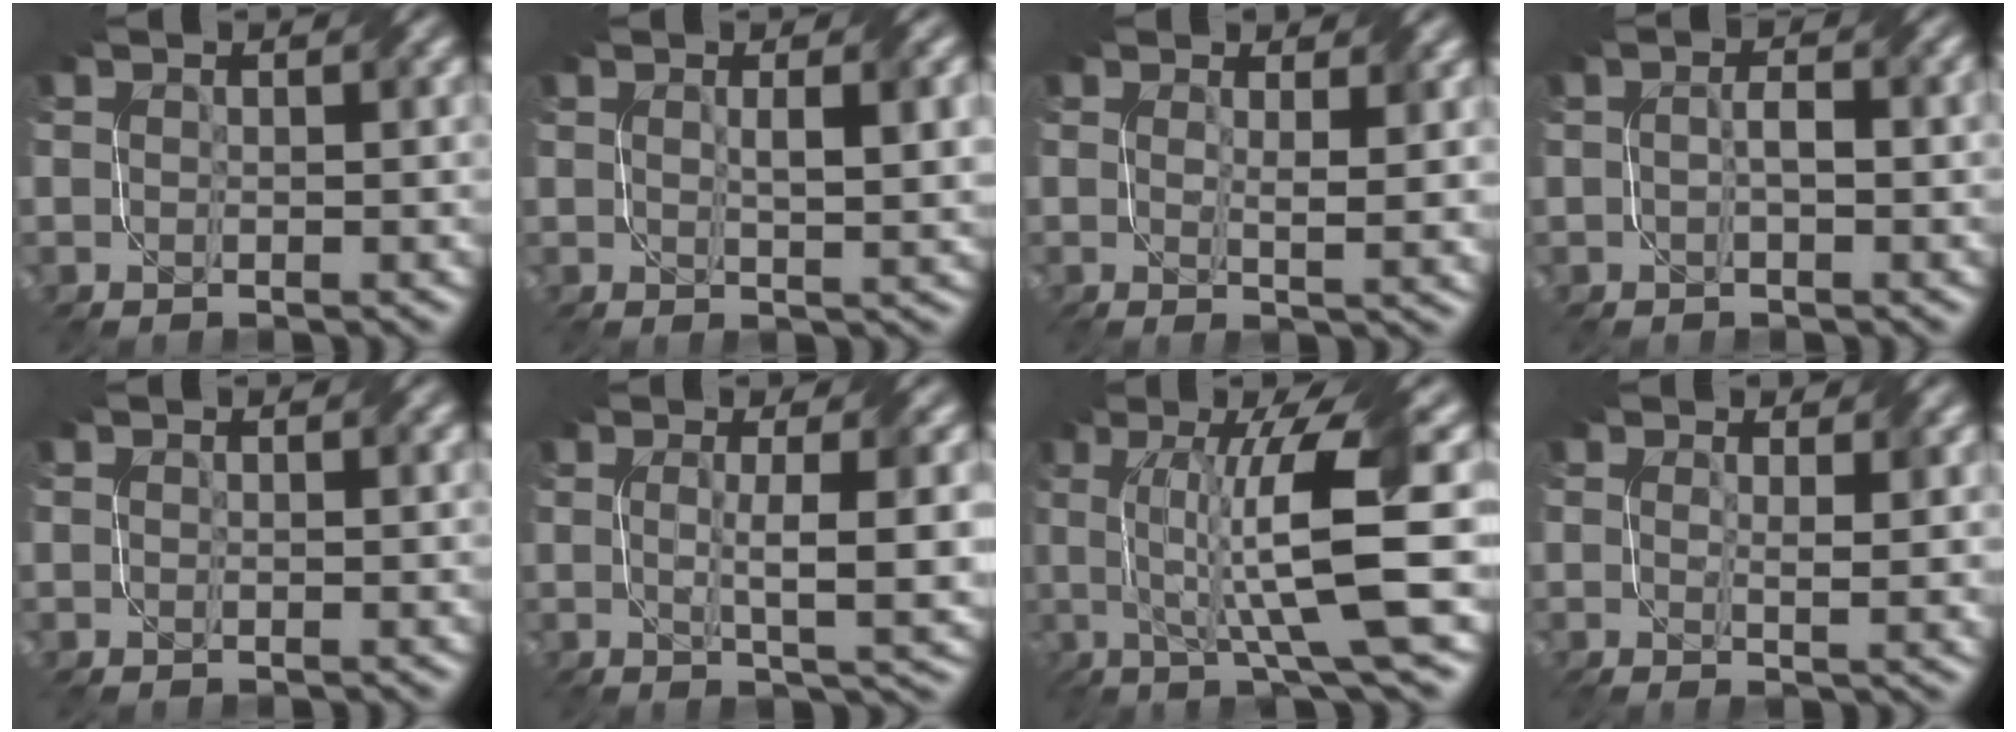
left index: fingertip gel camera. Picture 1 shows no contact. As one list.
[{"total": 3.7, "force": [0.9, 0.8, 3.5], "torque": [-0.055, 0.003, 0.017]}, {"total": 3.0, "force": [1.1, 0.6, 2.8], "torque": [-0.044, -0.007, 0.018]}, {"total": 1.7, "force": [-0.3, 0.5, 1.6], "torque": [-0.032, 0.006, -0.007]}, {"total": 0.0}, {"total": 5.2, "force": [0.3, 0.9, 5.1], "torque": [-0.080, -0.003, 0.006]}, {"total": 10.6, "force": [0.7, 2.0, 10.4], "torque": [-0.153, 0.002, 0.015]}, {"total": 2.6, "force": [1.0, 0.5, 2.3], "torque": [-0.037, -0.006, 0.017]}]